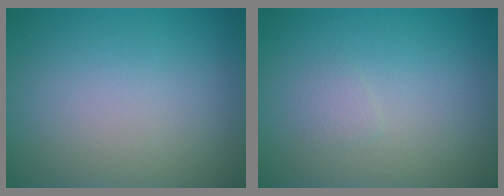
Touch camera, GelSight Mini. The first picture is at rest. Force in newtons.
{"total": 0.7, "press": 0.7, "slide": 0.0}